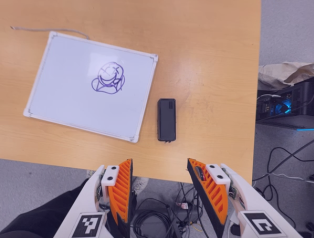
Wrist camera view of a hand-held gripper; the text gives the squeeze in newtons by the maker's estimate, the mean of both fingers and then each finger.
{"total": 0.0}